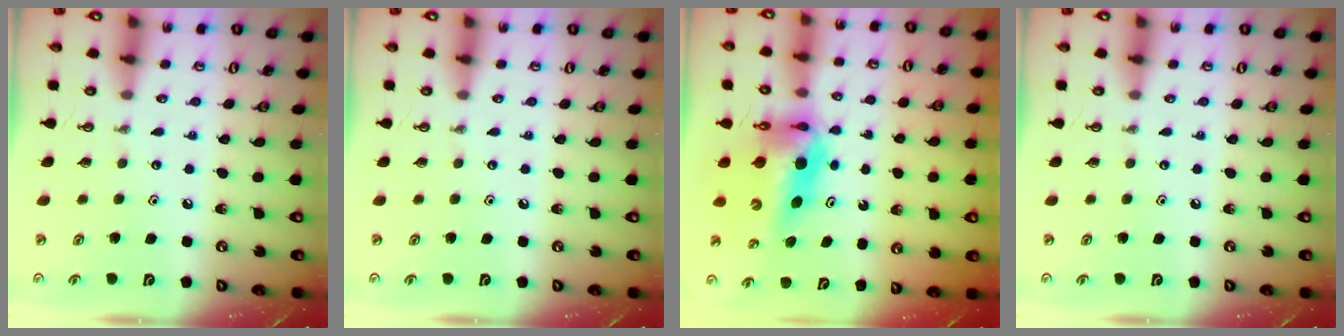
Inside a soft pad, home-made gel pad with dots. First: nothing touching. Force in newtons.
{"total": 0.0}
{"total": 9.7, "press": 9.5, "slide": 1.7}
{"total": 0.0}